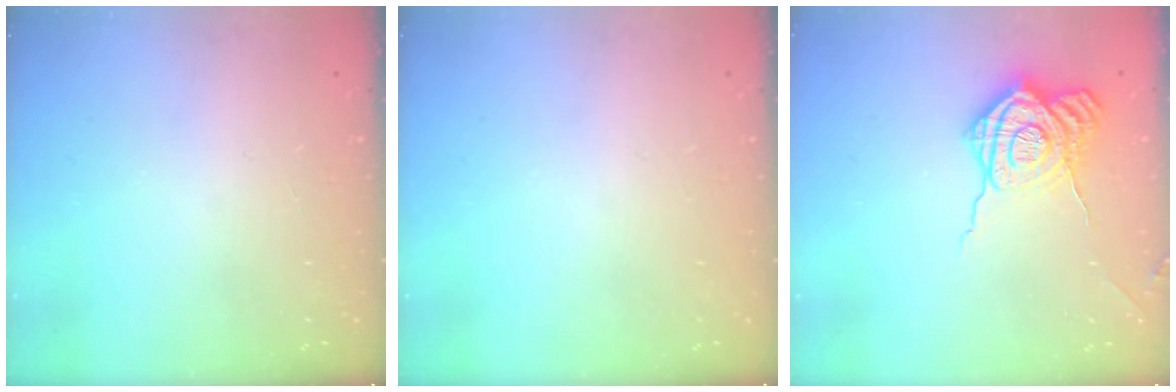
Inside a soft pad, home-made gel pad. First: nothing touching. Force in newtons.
{"total": 0.0}
{"total": 17.5, "press": 17.5, "slide": 0.8}